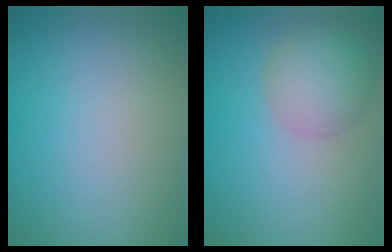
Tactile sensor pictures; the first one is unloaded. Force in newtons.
{"total": 3.8, "press": 3.8, "slide": 0.4}